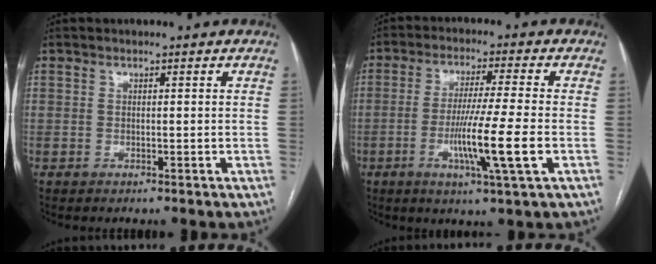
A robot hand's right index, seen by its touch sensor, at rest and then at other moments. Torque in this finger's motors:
{"motor_torque": [1.66, -0.25, 0.80, 0.19]}